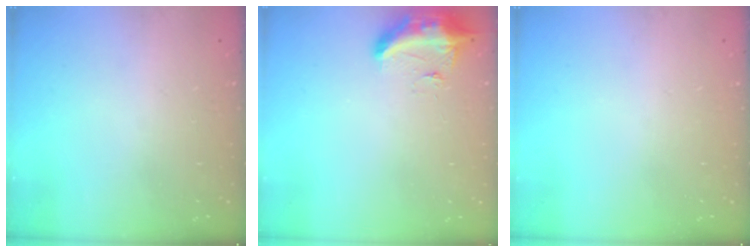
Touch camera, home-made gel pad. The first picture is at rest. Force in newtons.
{"total": 9.5, "press": 9.4, "slide": 1.2}
{"total": 0.0}